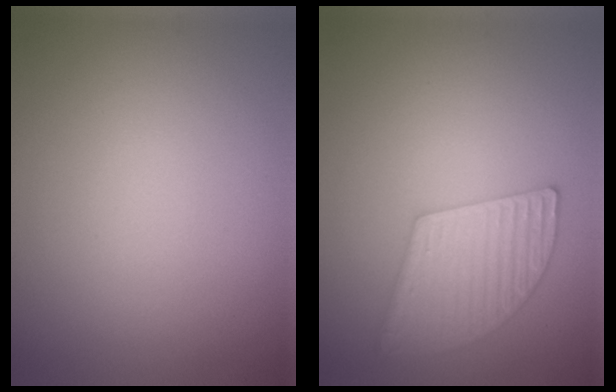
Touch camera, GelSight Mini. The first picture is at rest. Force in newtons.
{"total": 5.3, "press": 4.1, "slide": 3.3}